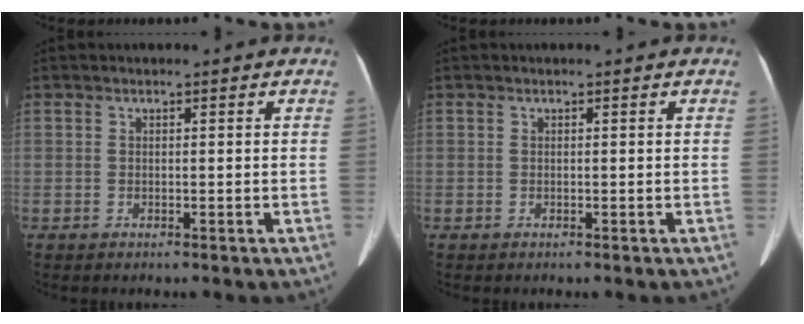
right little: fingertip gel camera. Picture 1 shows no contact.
{"total": 0.0}